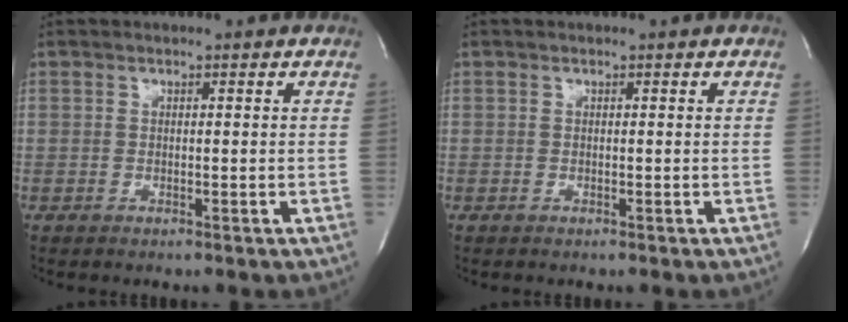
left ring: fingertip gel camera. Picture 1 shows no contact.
{"total": 0.0}